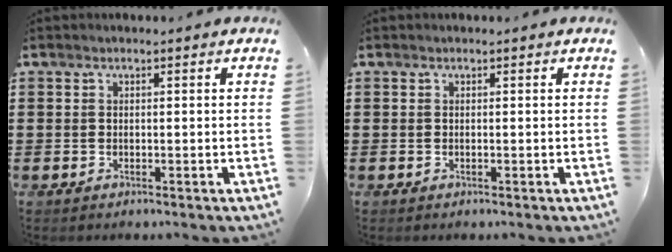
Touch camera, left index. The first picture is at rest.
{"total": 0.0}